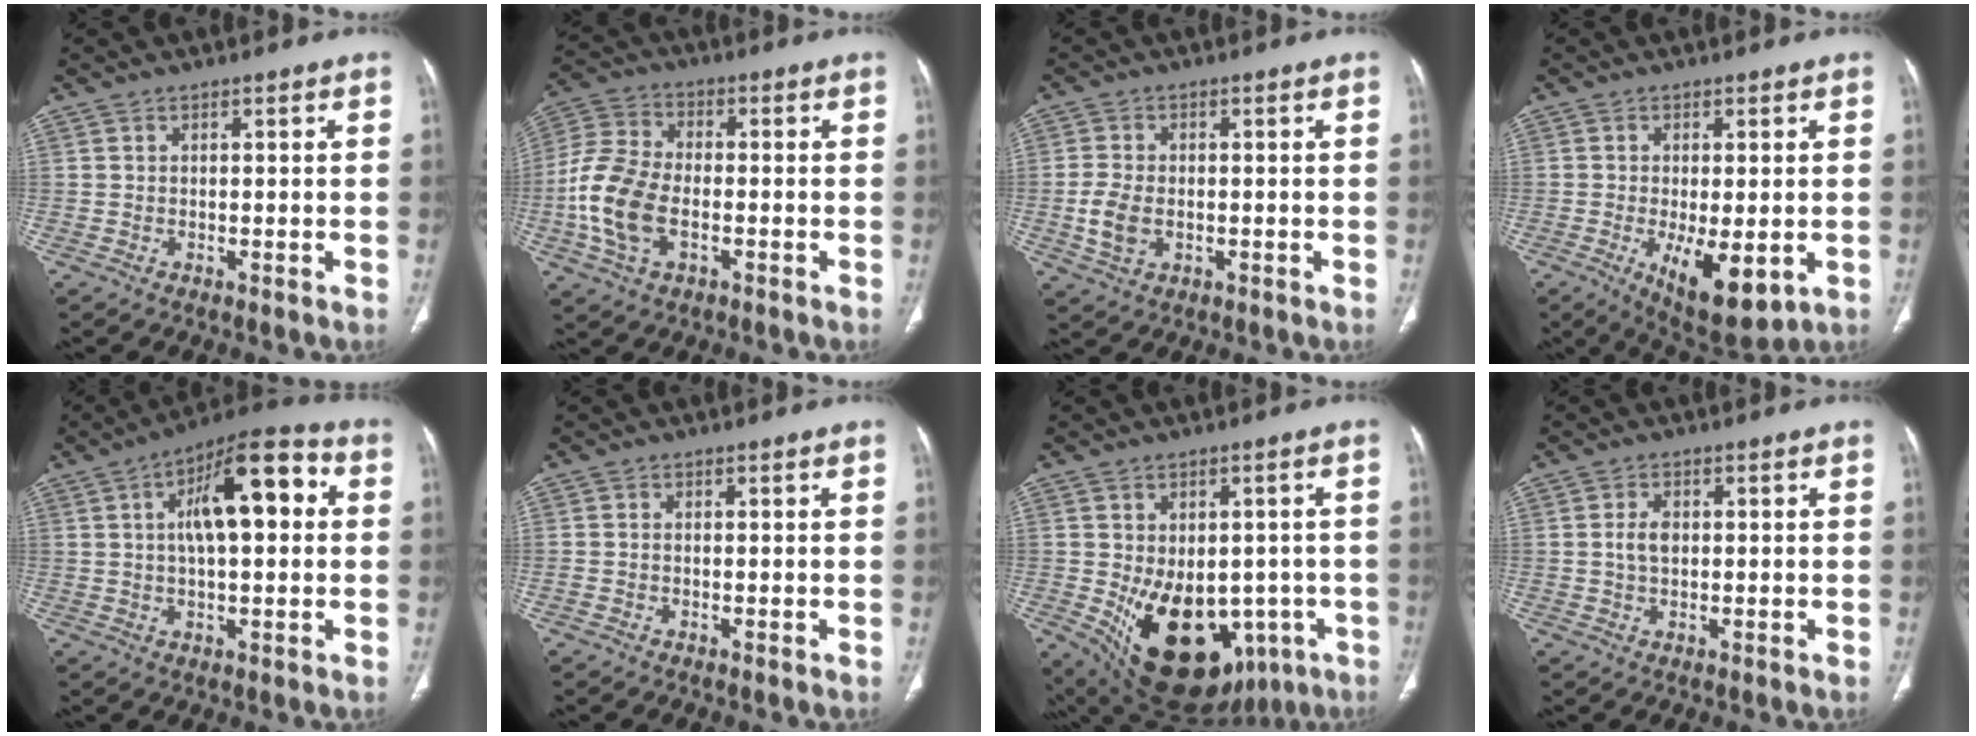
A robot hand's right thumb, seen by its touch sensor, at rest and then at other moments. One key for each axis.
{"total": 12.9, "fx": -3.0, "fy": 7.6, "fz": 10.1, "tx": -0.223, "ty": 0.017, "tz": -0.063}
{"total": 5.7, "fx": -1.0, "fy": 3.7, "fz": 4.2, "tx": -0.093, "ty": 0.000, "tz": -0.016}
{"total": 10.2, "fx": -2.9, "fy": 4.1, "fz": 8.9, "tx": -0.134, "ty": -0.019, "tz": -0.031}
{"total": 15.3, "fx": 3.0, "fy": 6.2, "fz": 13.6, "tx": -0.197, "ty": 0.026, "tz": 0.040}
{"total": 0.7, "fx": -0.2, "fy": 0.5, "fz": 0.5, "tx": -0.016, "ty": 0.001, "tz": -0.004}
{"total": 21.1, "fx": -6.3, "fy": 13.8, "fz": 14.7, "tx": -0.209, "ty": -0.006, "tz": -0.055}
{"total": 3.1, "fx": 0.2, "fy": 2.0, "fz": 2.4, "tx": -0.047, "ty": 0.003, "tz": 0.004}